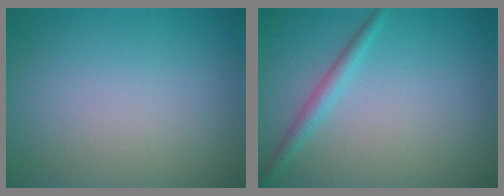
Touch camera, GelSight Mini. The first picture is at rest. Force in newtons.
{"total": 1.8, "press": 1.8, "slide": 0.1}